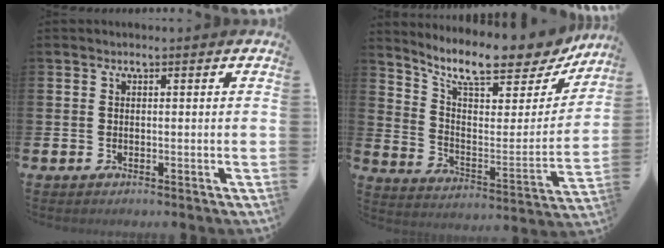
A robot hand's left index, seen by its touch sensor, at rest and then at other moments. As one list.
[{"total": 10.3, "force": [9.0, 2.5, 4.3], "torque": [-0.106, -0.072, 0.151]}]